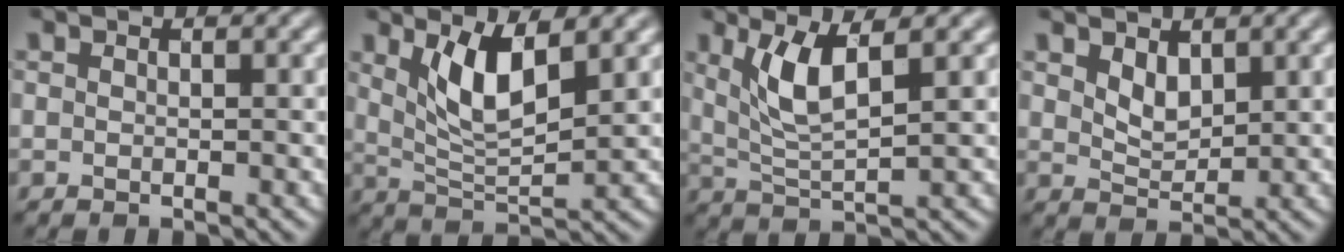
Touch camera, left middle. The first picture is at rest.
{"total": 4.9, "force": [2.0, 1.6, 4.2], "torque": [-0.093, -0.012, 0.044]}
{"total": 4.1, "force": [1.5, 1.1, 3.7], "torque": [-0.086, -0.006, 0.038]}
{"total": 1.9, "force": [1.0, 1.1, 1.2], "torque": [-0.034, -0.008, 0.029]}